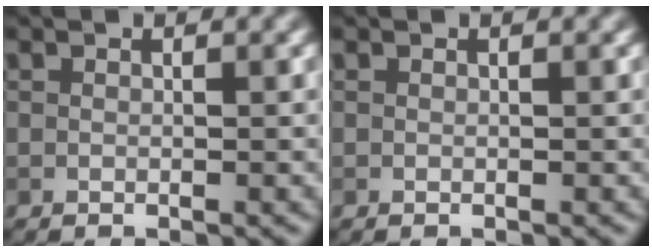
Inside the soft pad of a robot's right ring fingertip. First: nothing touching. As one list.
[{"total": 0.0}]